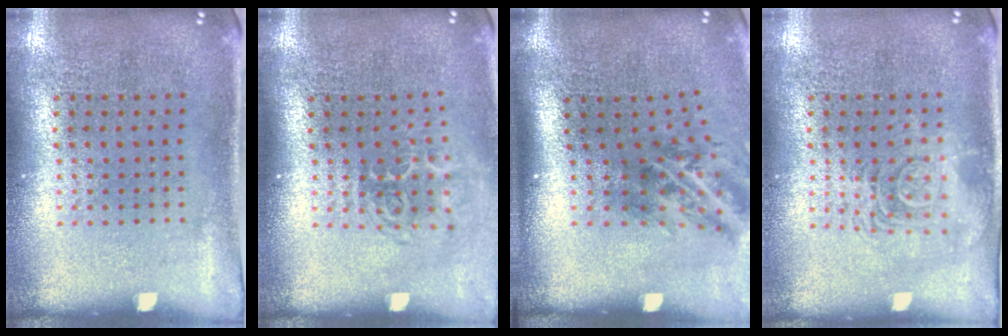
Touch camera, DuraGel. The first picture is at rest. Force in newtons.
{"total": 1.7, "press": 1.1, "slide": 1.3}
{"total": 2.0, "press": 1.3, "slide": 1.5}
{"total": 2.6, "press": 2.6, "slide": 0.4}